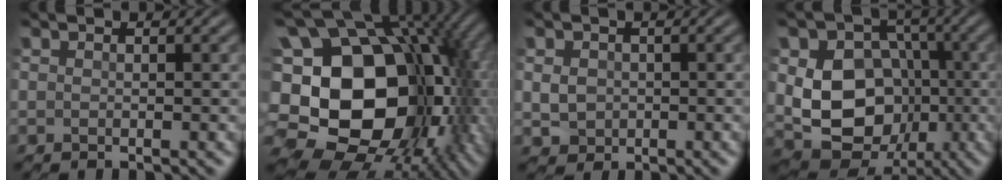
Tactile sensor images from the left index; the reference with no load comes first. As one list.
[{"total": 21.4, "force": [-2.0, 15.7, 14.4], "torque": [-0.256, -0.001, -0.035]}, {"total": 2.3, "force": [-0.3, 2.0, 1.1], "torque": [-0.028, -0.006, -0.007]}, {"total": 11.0, "force": [-1.0, 8.6, 6.8], "torque": [-0.096, -0.024, -0.025]}]